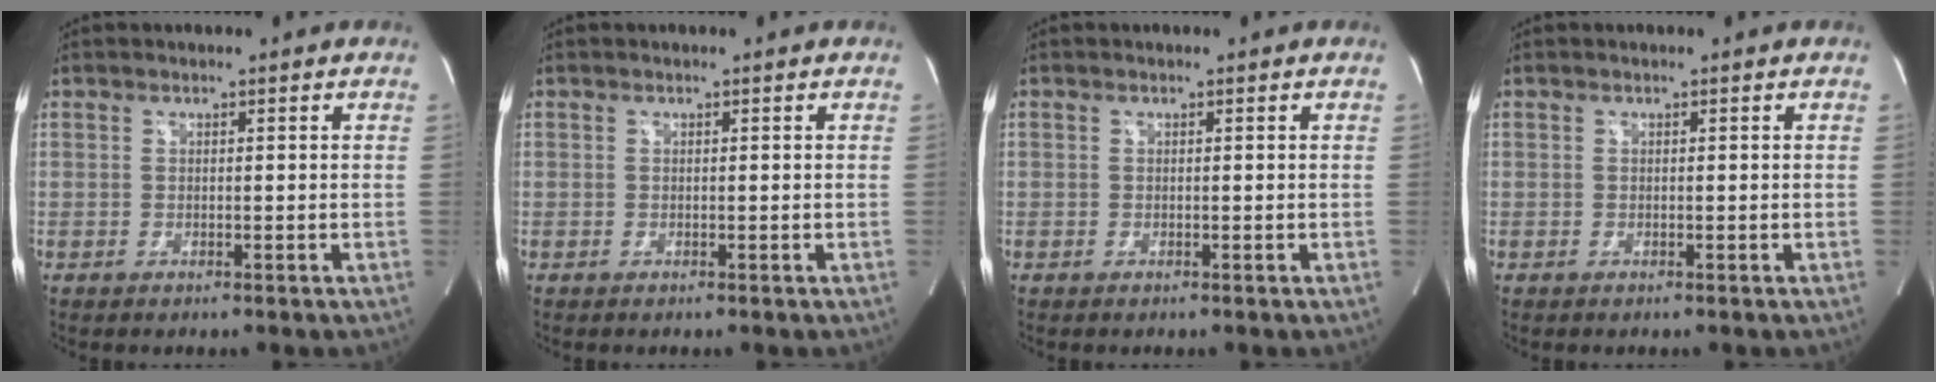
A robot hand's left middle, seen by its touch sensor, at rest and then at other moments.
{"total": 0.0}
{"total": 0.0}
{"total": 0.0}